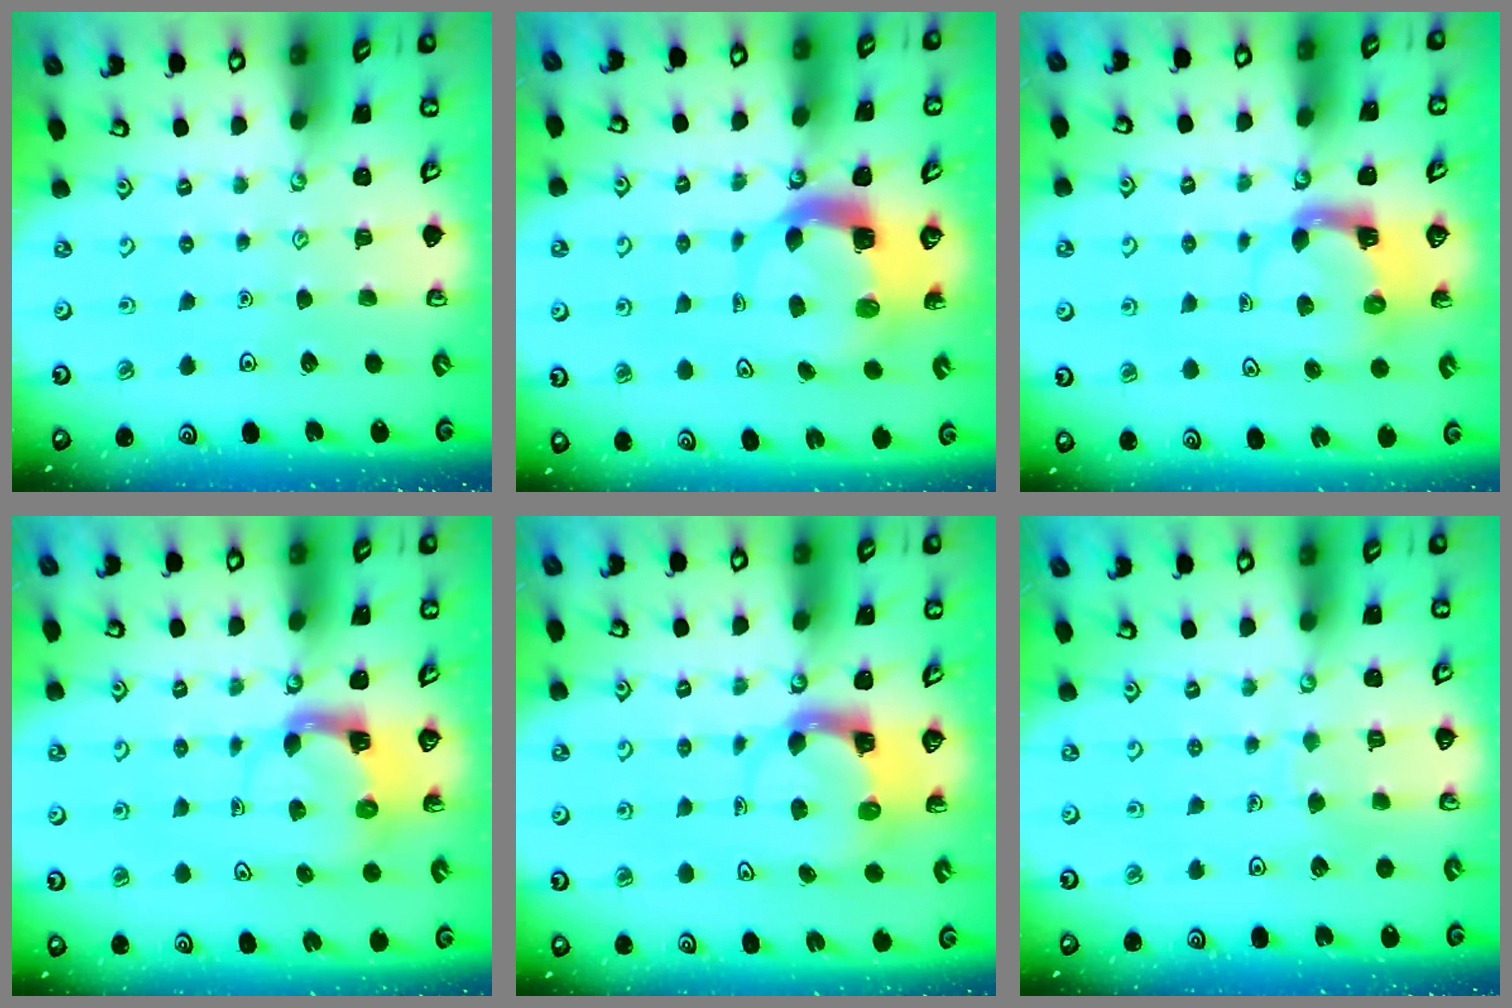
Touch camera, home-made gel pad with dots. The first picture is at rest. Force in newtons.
{"total": 6.2, "press": 6.1, "slide": 0.9}
{"total": 3.9, "press": 3.8, "slide": 0.7}
{"total": 3.9, "press": 3.9, "slide": 0.7}
{"total": 3.6, "press": 3.6, "slide": 0.6}
{"total": 5.0, "press": 5.0, "slide": 0.5}